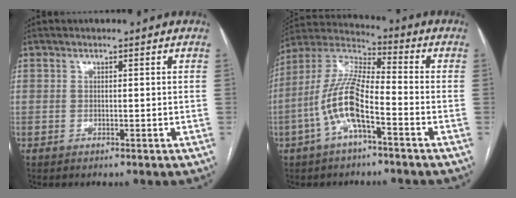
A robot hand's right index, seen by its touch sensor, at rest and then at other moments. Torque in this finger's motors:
{"motor_torque": [1.82, -0.32, 1.05, 0.16]}